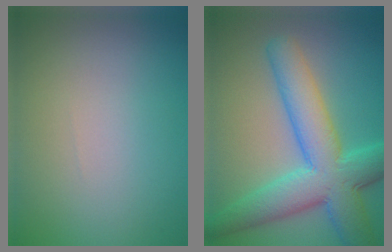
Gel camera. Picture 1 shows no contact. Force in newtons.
{"total": 9.1, "press": 9.1, "slide": 0.3}